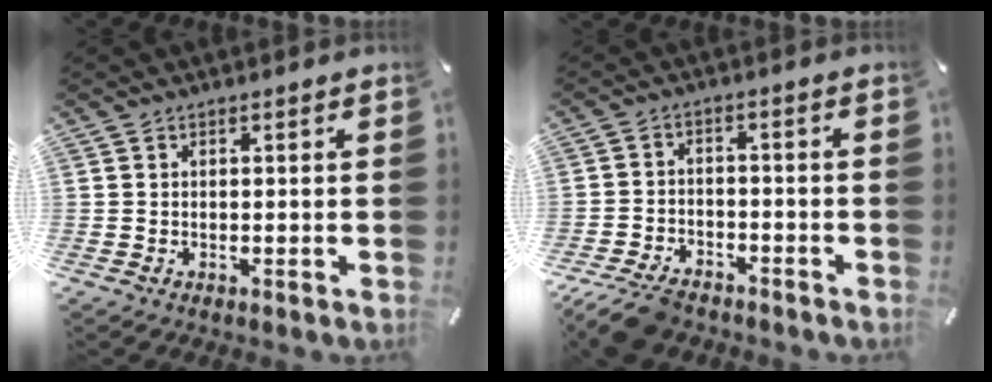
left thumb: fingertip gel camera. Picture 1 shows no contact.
{"total": 7.1, "force": [-5.9, 3.0, 2.6], "torque": [-0.053, 0.025, -0.112]}